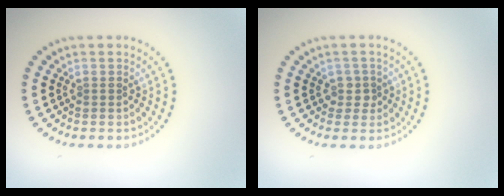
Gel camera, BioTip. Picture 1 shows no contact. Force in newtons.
{"total": 1.4, "press": 1.2, "slide": 0.8}